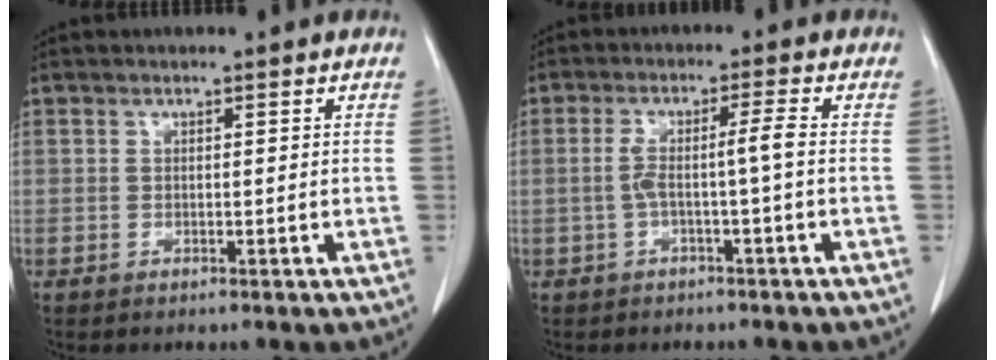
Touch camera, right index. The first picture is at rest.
{"total": 3.7, "force": [-0.8, -0.6, 3.6], "torque": [-0.072, 0.014, -0.009]}